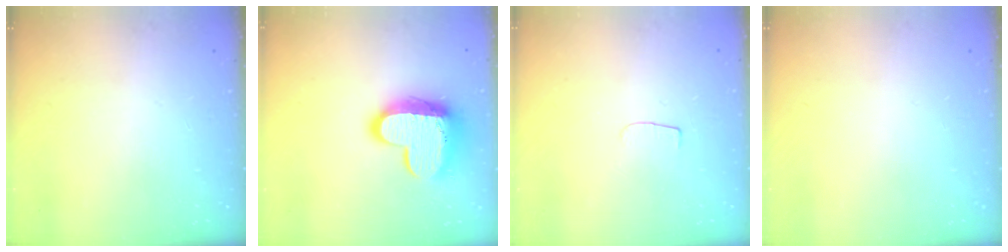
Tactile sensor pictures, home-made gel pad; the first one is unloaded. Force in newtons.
{"total": 14.3, "press": 14.3, "slide": 1.2}
{"total": 3.3, "press": 3.3, "slide": 0.3}
{"total": 0.0}